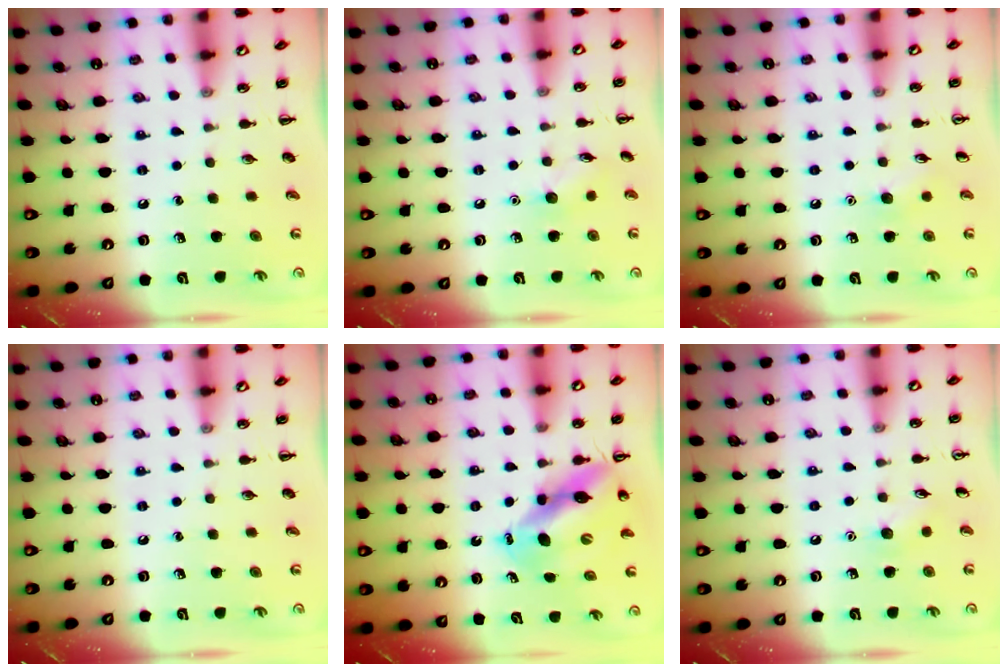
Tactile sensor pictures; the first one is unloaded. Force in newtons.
{"total": 5.9, "press": 5.7, "slide": 1.6}
{"total": 5.1, "press": 4.9, "slide": 1.5}
{"total": 0.0}
{"total": 11.1, "press": 10.7, "slide": 3.0}
{"total": 4.8, "press": 4.5, "slide": 1.5}